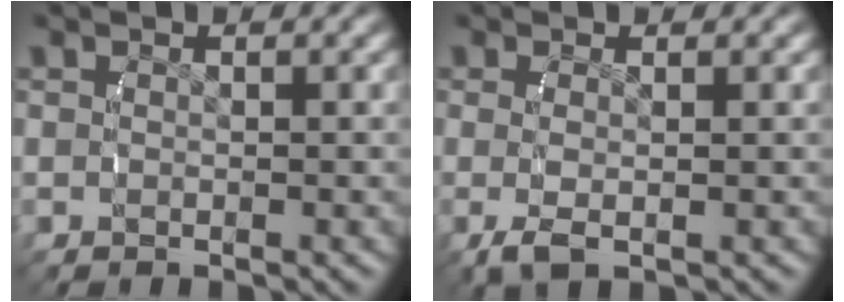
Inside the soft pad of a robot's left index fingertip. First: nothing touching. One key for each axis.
{"total": 2.1, "fx": -0.6, "fy": 0.5, "fz": 1.9, "tx": -0.055, "ty": -0.016, "tz": 0.002}